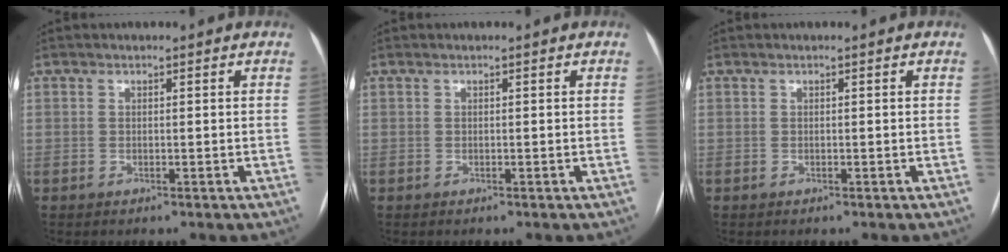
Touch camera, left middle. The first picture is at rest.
{"total": 0.0}
{"total": 0.0}